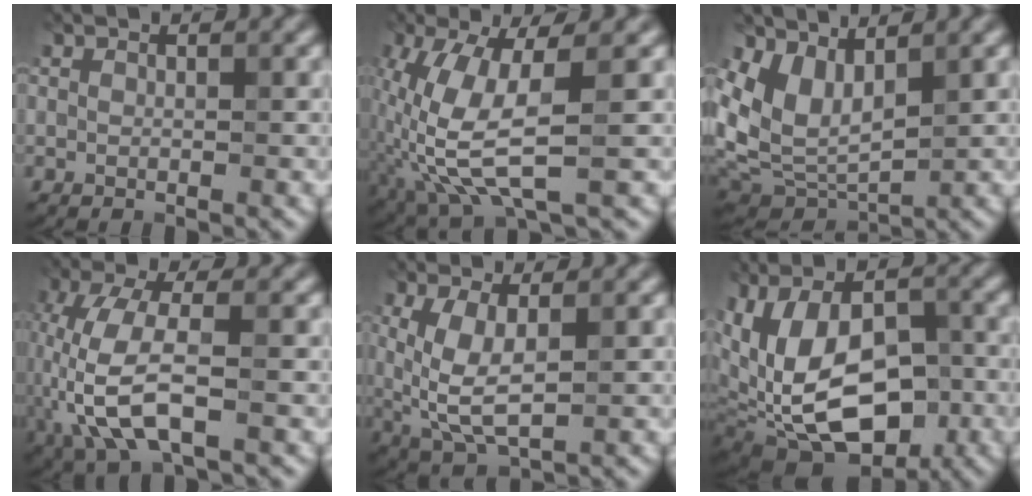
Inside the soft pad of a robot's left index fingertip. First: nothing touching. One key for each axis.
{"total": 8.2, "fx": -1.8, "fy": 2.8, "fz": 7.5, "tx": -0.189, "ty": -0.004, "tz": -0.038}
{"total": 5.1, "fx": 2.2, "fy": 3.2, "fz": 3.3, "tx": -0.071, "ty": -0.021, "tz": 0.045}
{"total": 8.0, "fx": -2.5, "fy": 3.1, "fz": 6.9, "tx": -0.166, "ty": 0.000, "tz": -0.055}
{"total": 5.3, "fx": 0.2, "fy": 2.3, "fz": 4.8, "tx": -0.116, "ty": -0.013, "tz": 0.007}
{"total": 14.2, "fx": -3.3, "fy": 8.3, "fz": 11.0, "tx": -0.180, "ty": -0.002, "tz": -0.043}